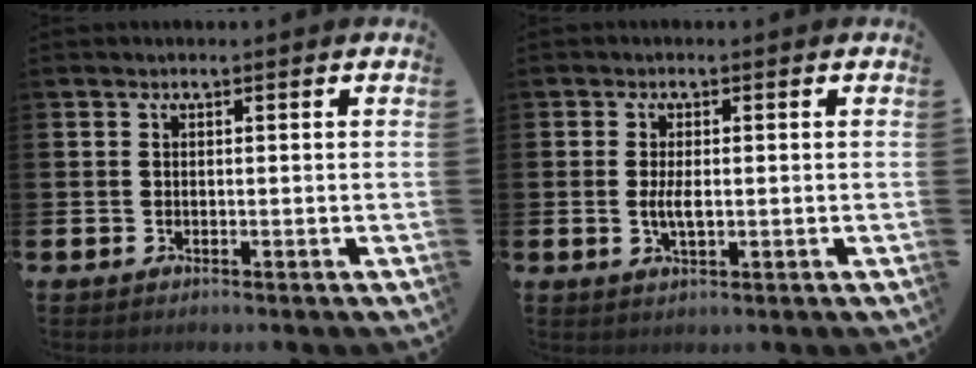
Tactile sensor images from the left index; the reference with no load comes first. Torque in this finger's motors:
{"motor_torque": [0.60, 0.07, 0.10, 0.11]}